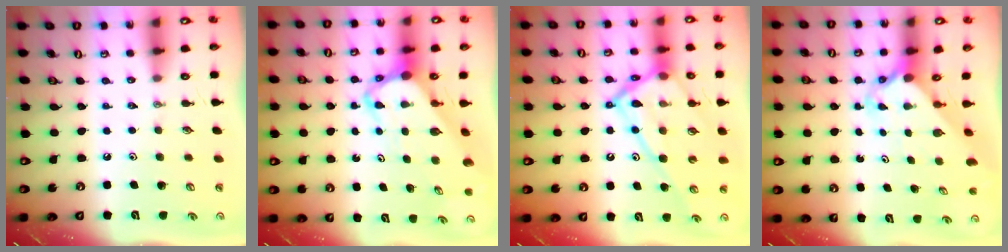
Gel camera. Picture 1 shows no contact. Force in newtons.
{"total": 4.7, "press": 4.7, "slide": 0.2}
{"total": 21.4, "press": 21.3, "slide": 1.8}
{"total": 2.5, "press": 2.5, "slide": 0.2}